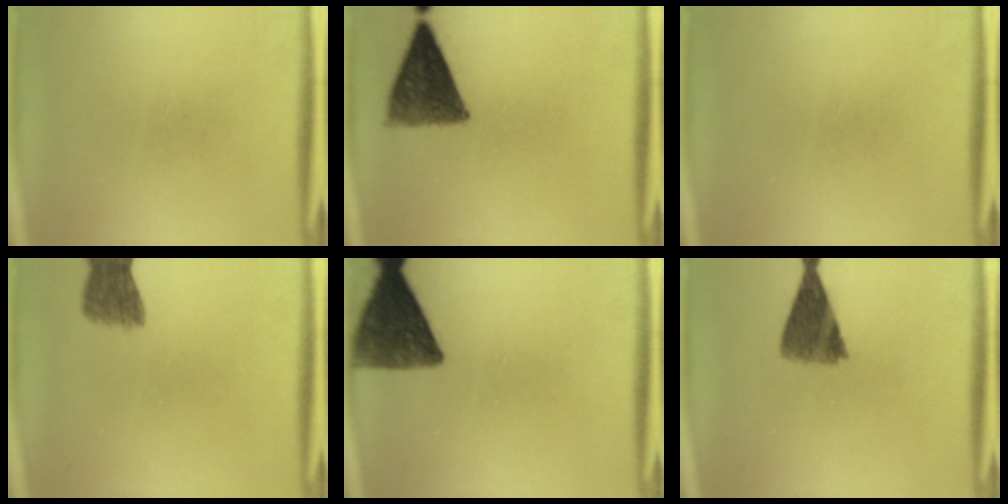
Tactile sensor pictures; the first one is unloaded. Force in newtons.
{"total": 9.5}
{"total": 0.0}
{"total": 4.7}
{"total": 11.1}
{"total": 7.1}